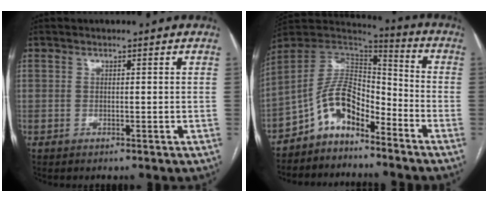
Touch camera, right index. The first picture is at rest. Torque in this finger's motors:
{"motor_torque": [0.07, -0.14, -0.03, -0.08]}